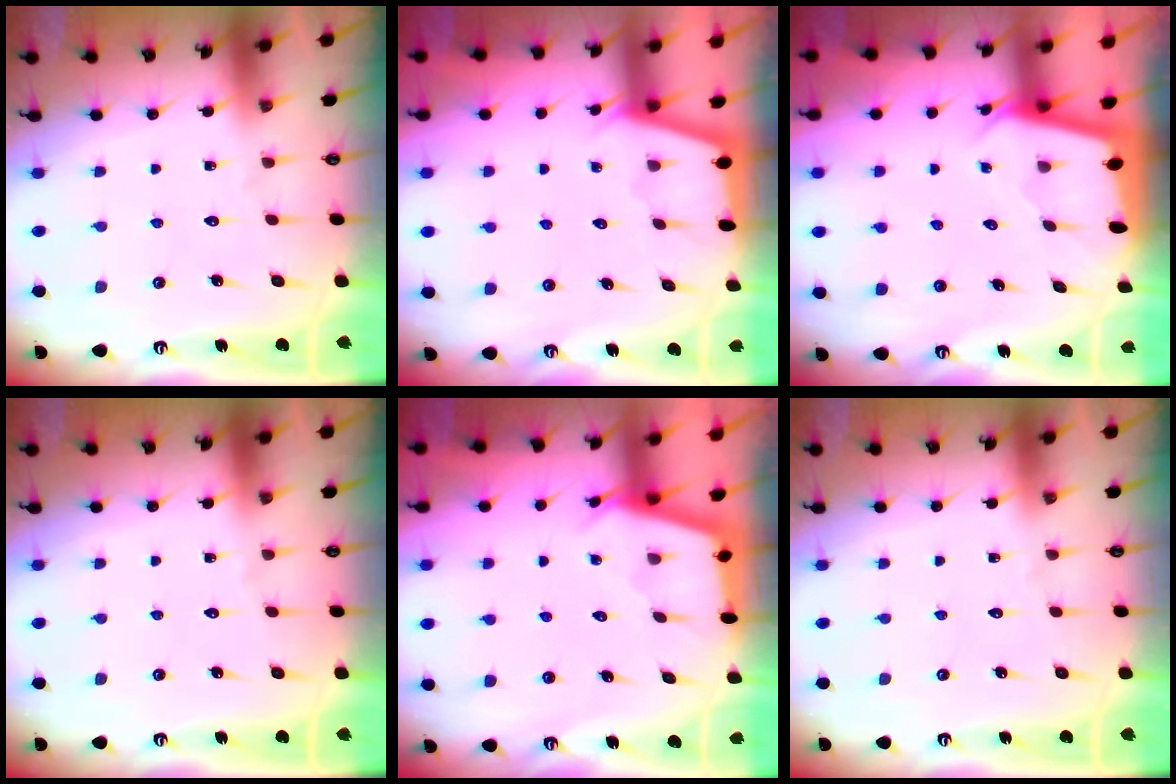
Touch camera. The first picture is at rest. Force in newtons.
{"total": 2.4, "press": 2.3, "slide": 0.4}
{"total": 2.0, "press": 1.9, "slide": 0.2}
{"total": 0.0}
{"total": 2.8, "press": 2.8, "slide": 0.3}
{"total": 0.0}